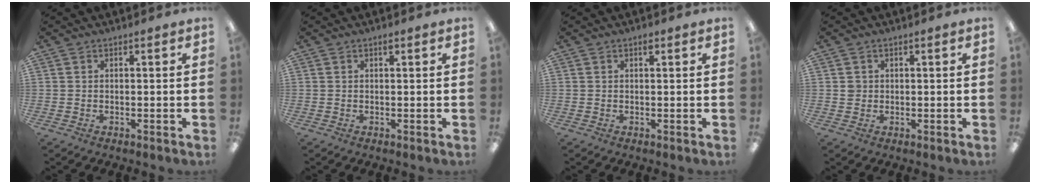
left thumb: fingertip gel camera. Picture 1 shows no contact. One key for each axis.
{"total": 0.7, "fx": 0.5, "fy": 0.2, "fz": 0.5, "tx": -0.011, "ty": 0.002, "tz": 0.008}
{"total": 1.0, "fx": 0.6, "fy": 0.4, "fz": 0.7, "tx": -0.008, "ty": 0.000, "tz": 0.009}
{"total": 1.5, "fx": 0.3, "fy": 1.5, "fz": 0.2, "tx": 0.004, "ty": 0.002, "tz": 0.002}